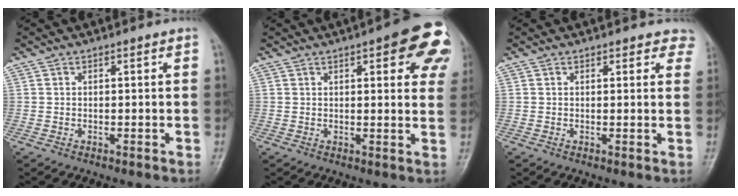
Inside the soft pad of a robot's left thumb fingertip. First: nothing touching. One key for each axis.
{"total": 13.4, "fx": 5.8, "fy": 4.7, "fz": 11.2, "tx": -0.094, "ty": -0.013, "tz": 0.057}
{"total": 4.0, "fx": 3.5, "fy": 1.9, "fz": 0.6, "tx": 0.035, "ty": -0.013, "tz": 0.019}